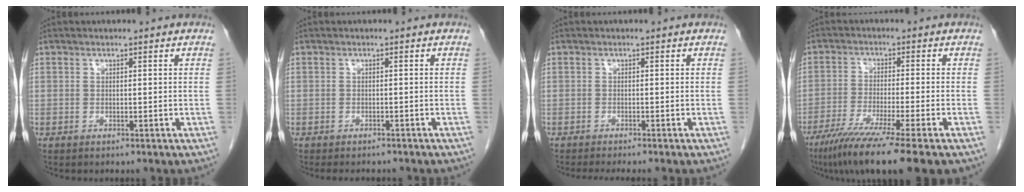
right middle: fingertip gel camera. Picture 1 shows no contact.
{"total": 4.8, "force": [-4.2, 1.6, 1.6], "torque": [-0.017, -0.002, -0.052]}
{"total": 4.1, "force": [-3.6, 0.1, 2.1], "torque": [-0.022, -0.006, -0.052]}
{"total": 12.4, "force": [-8.7, -0.7, 8.8], "torque": [-0.149, -0.038, -0.138]}